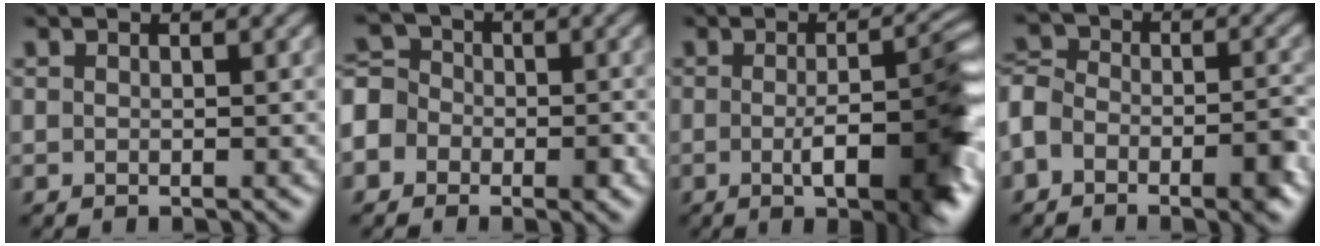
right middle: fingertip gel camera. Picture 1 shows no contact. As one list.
[{"total": 6.7, "force": [-2.8, 5.5, 2.5], "torque": [-0.036, 0.000, -0.073]}, {"total": 8.3, "force": [-1.8, 1.9, 7.9], "torque": [-0.106, -0.002, -0.025]}, {"total": 7.7, "force": [-4.2, 4.3, 4.7], "torque": [-0.073, 0.002, -0.080]}]